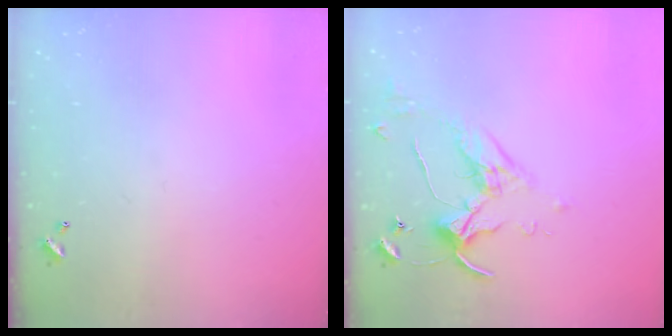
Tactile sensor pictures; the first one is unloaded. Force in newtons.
{"total": 4.0, "press": 3.9, "slide": 0.5}